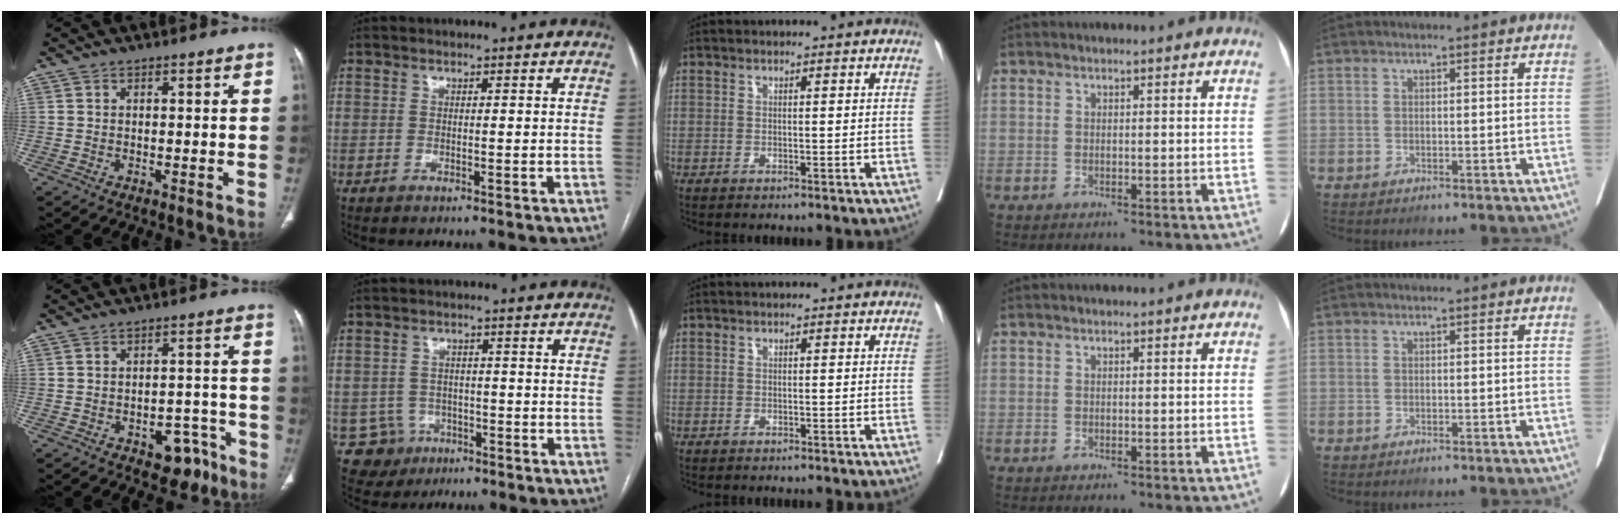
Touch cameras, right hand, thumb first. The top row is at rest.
{"thumb": {"total": 7.4, "force": [-4.5, 4.6, 3.7], "torque": [-0.020, 0.043, -0.055]}, "index": {"total": 5.4, "force": [-2.2, 4.9, -0.1], "torque": [0.007, 0.012, -0.030]}}